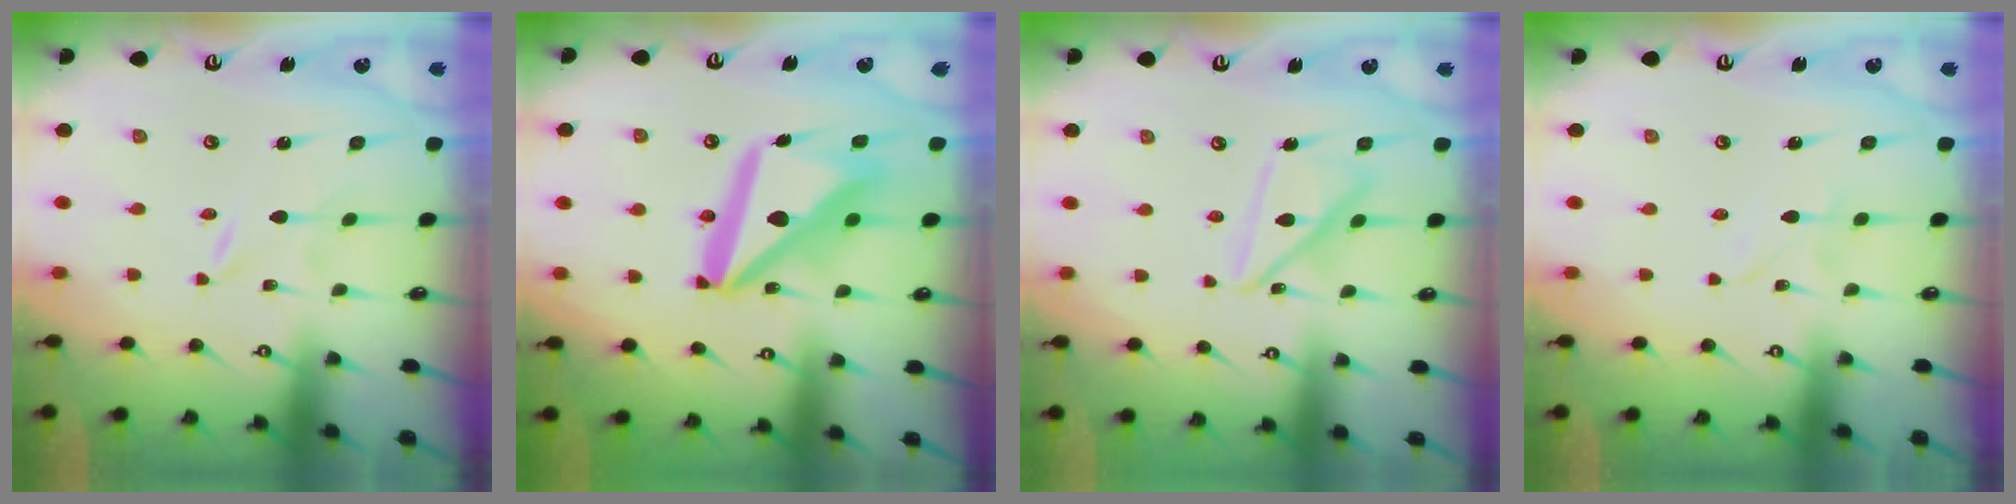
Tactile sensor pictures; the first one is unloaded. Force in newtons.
{"total": 16.9, "press": 16.8, "slide": 2.0}
{"total": 14.0, "press": 13.9, "slide": 1.4}
{"total": 1.9, "press": 1.9, "slide": 0.2}